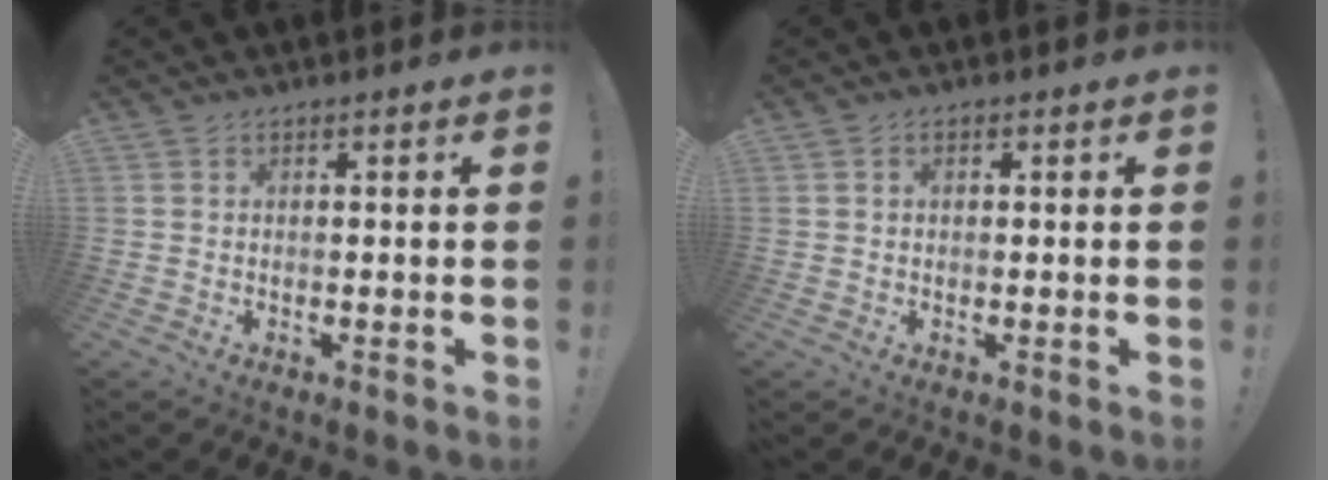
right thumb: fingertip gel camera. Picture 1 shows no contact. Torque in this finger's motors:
{"motor_torque": [0.03, -0.66, -0.19, 0.05, 0.04]}